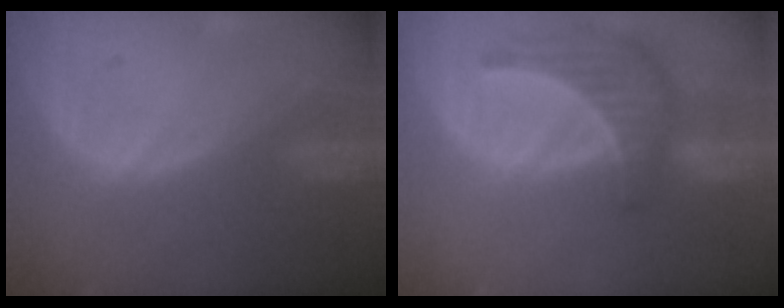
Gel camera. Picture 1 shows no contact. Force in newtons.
{"total": 7.1, "press": 7.0, "slide": 1.1}